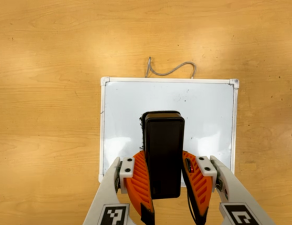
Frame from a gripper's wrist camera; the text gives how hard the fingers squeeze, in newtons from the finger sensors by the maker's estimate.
{"total": 5.6, "left": 4.8, "right": 6.3}